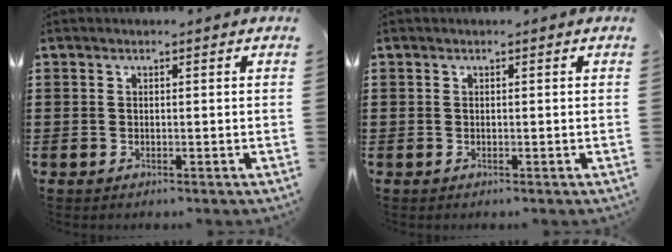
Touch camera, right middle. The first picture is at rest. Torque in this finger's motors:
{"motor_torque": [-0.04, -0.04, 0.00, -0.01]}